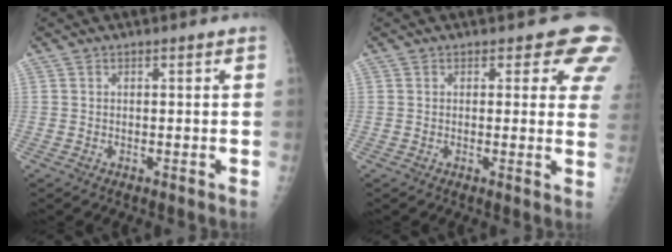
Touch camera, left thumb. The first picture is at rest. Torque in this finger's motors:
{"motor_torque": [1.57, 1.51, 0.82, -0.77, 0.06]}